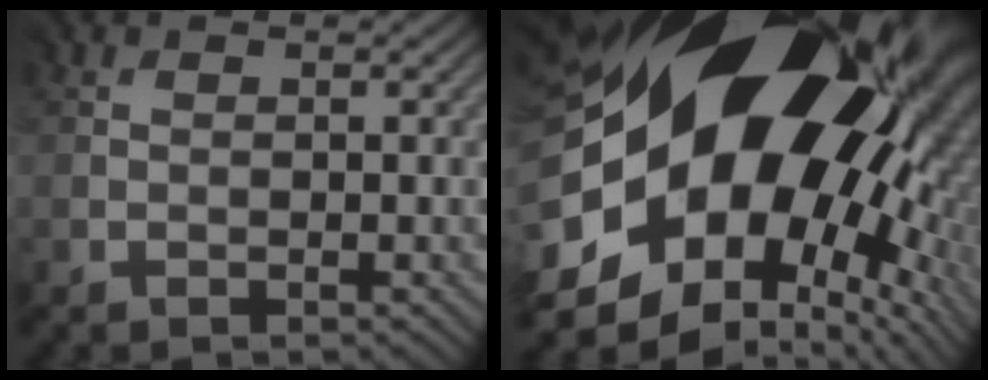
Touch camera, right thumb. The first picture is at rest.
{"total": 22.6, "force": [0.8, 15.3, 16.6], "torque": [-0.302, -0.061, 0.026]}